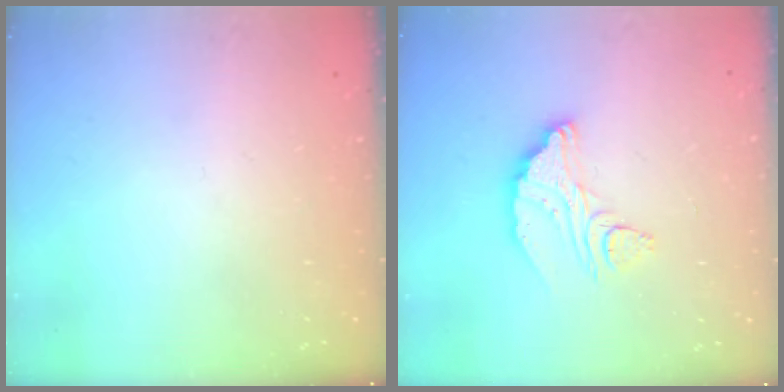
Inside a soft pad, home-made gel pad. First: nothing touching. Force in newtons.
{"total": 11.5, "press": 11.4, "slide": 0.9}